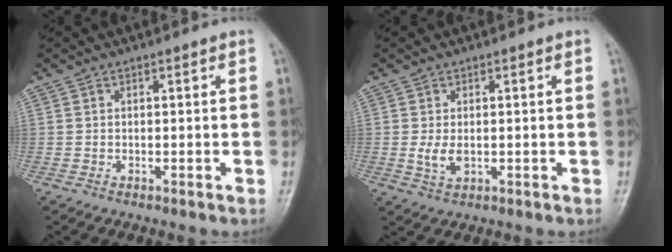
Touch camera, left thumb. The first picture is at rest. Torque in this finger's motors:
{"motor_torque": [0.15, 0.15, 0.57, 0.03, 0.01]}